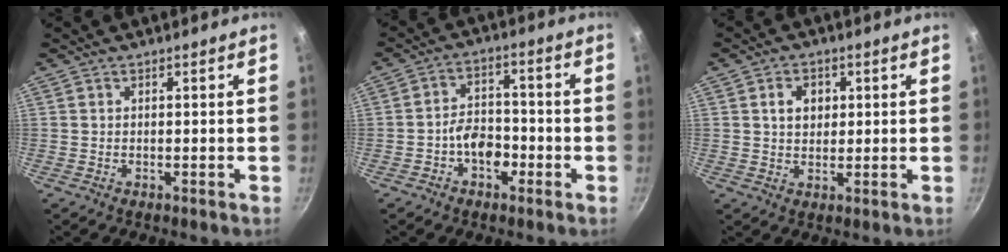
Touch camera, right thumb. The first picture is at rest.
{"total": 6.4, "force": [-2.6, 4.4, 3.9], "torque": [-0.036, 0.032, -0.047]}
{"total": 4.7, "force": [1.3, 3.6, 2.7], "torque": [-0.025, 0.001, 0.021]}